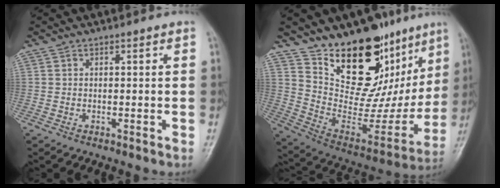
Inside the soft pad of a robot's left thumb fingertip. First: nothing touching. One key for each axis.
{"total": 25.8, "fx": 16.0, "fy": 13.6, "fz": 15.0, "tx": -0.157, "ty": -0.078, "tz": 0.272}